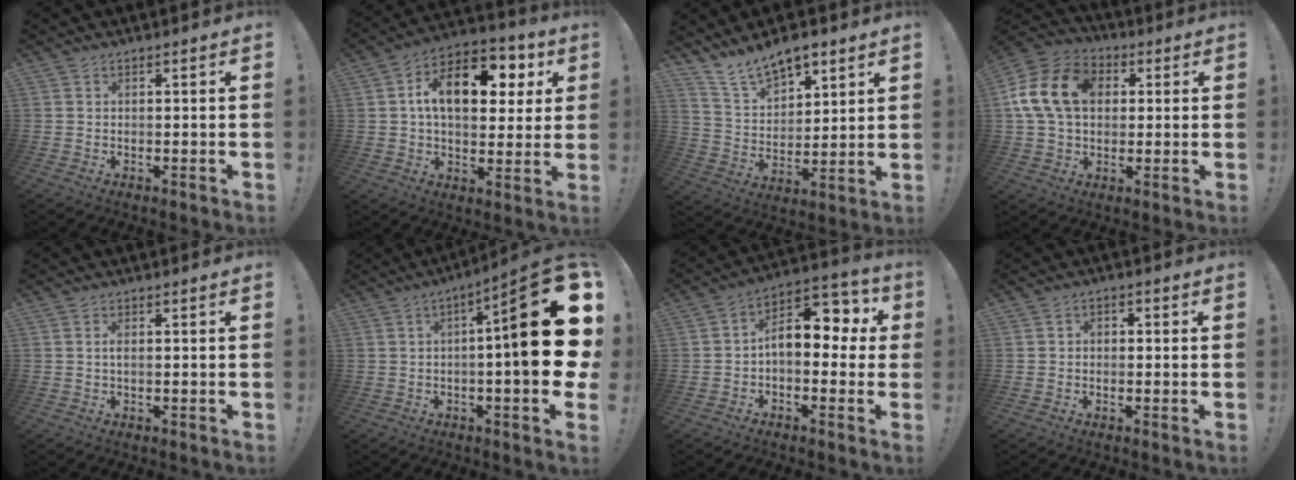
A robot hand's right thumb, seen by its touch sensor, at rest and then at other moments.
{"total": 17.1, "force": [5.0, 9.9, 12.9], "torque": [-0.185, -0.010, 0.083]}
{"total": 12.2, "force": [9.6, 5.9, 4.7], "torque": [-0.093, -0.062, 0.184]}
{"total": 17.4, "force": [3.5, 12.9, 11.2], "torque": [-0.196, 0.015, 0.069]}
{"total": 1.1, "force": [-0.2, 0.2, 1.1], "torque": [-0.022, 0.001, -0.004]}
{"total": 24.0, "force": [1.6, 5.1, 23.4], "torque": [-0.333, -0.014, 0.021]}
{"total": 12.1, "force": [1.9, 7.4, 9.3], "torque": [-0.125, -0.004, 0.034]}
{"total": 2.1, "force": [-1.3, 1.3, 1.0], "torque": [-0.012, 0.011, -0.025]}